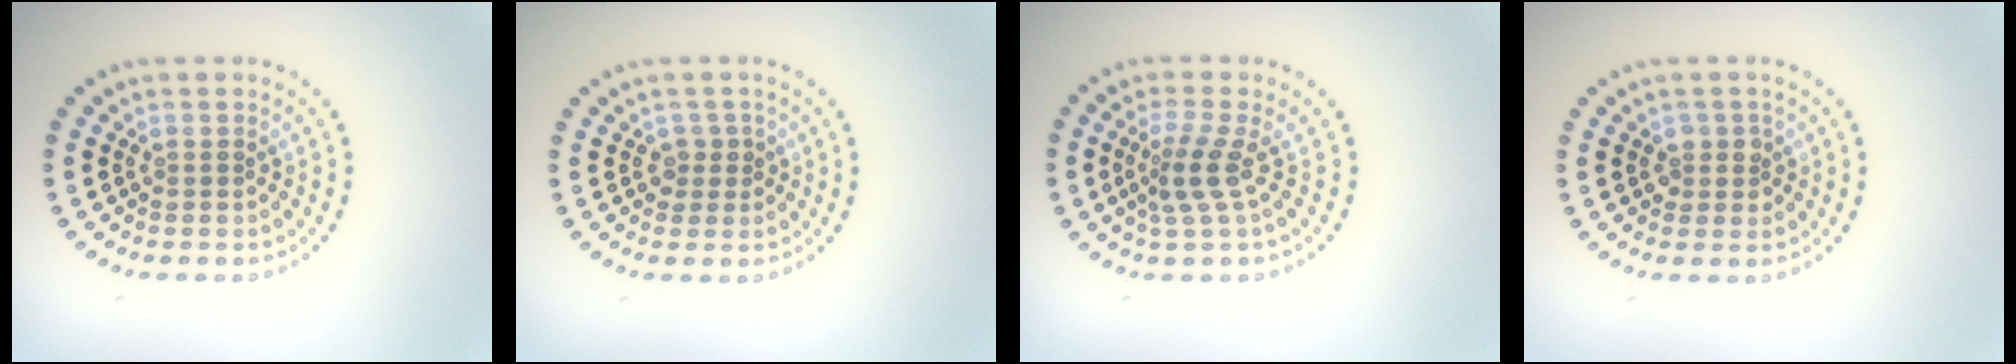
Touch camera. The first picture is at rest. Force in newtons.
{"total": 1.4, "press": 1.0, "slide": 1.0}
{"total": 2.6, "press": 1.8, "slide": 1.9}
{"total": 1.5, "press": 1.4, "slide": 0.5}